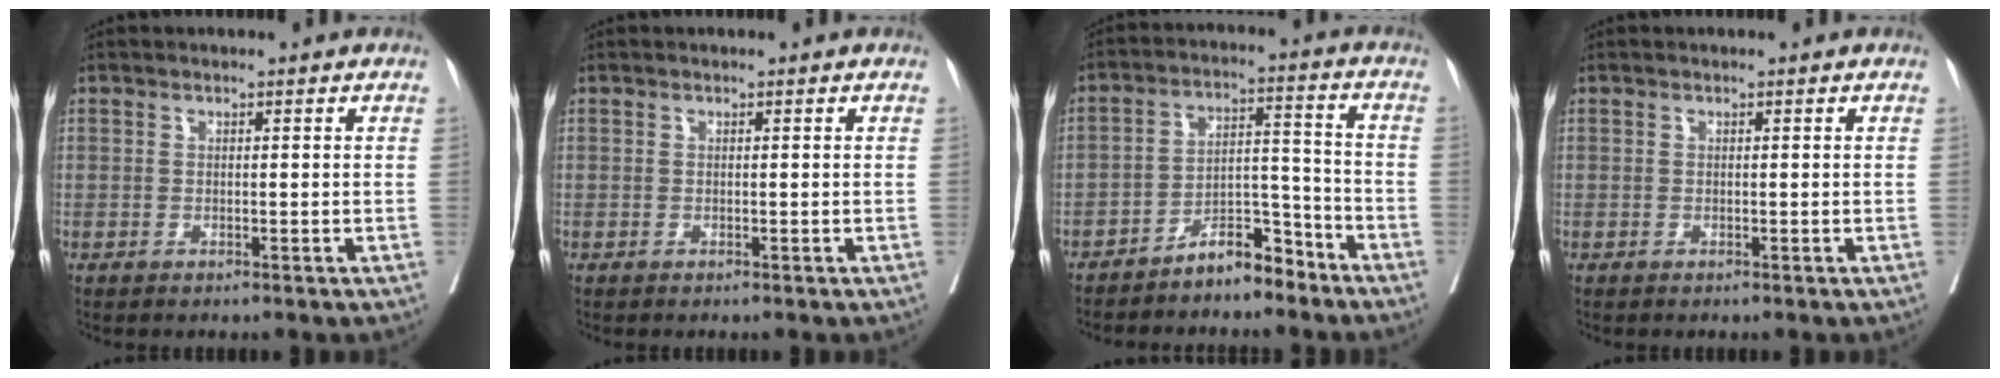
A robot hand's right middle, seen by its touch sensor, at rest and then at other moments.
{"total": 0.0}
{"total": 6.8, "force": [-5.8, 2.1, 2.9], "torque": [-0.044, 0.024, -0.102]}
{"total": 0.0}